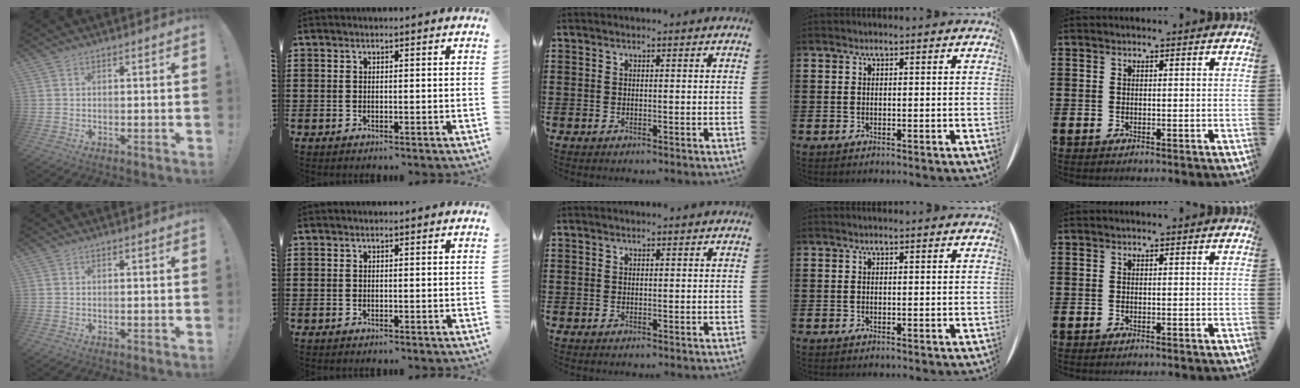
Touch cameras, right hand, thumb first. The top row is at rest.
{}